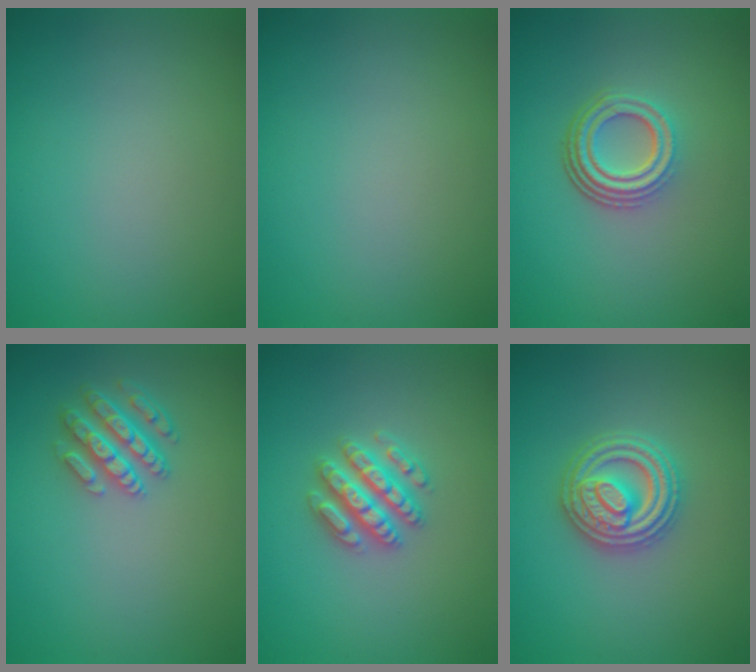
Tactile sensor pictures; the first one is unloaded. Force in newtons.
{"total": 0.0}
{"total": 4.5, "press": 3.3, "slide": 3.1}
{"total": 3.8, "press": 3.4, "slide": 1.6}
{"total": 4.3, "press": 4.2, "slide": 0.7}
{"total": 4.9, "press": 4.9, "slide": 0.7}